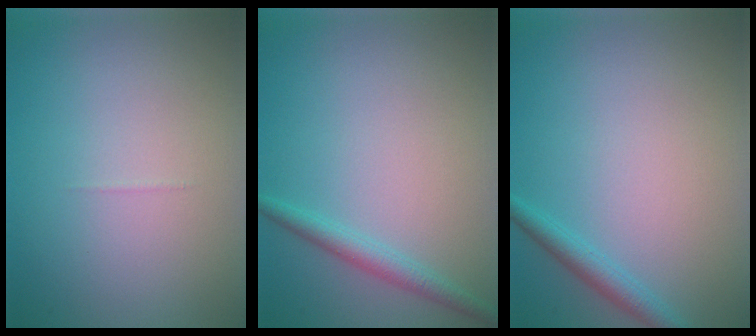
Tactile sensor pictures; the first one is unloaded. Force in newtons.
{"total": 2.0, "press": 2.0, "slide": 0.1}
{"total": 1.9, "press": 1.9, "slide": 0.0}